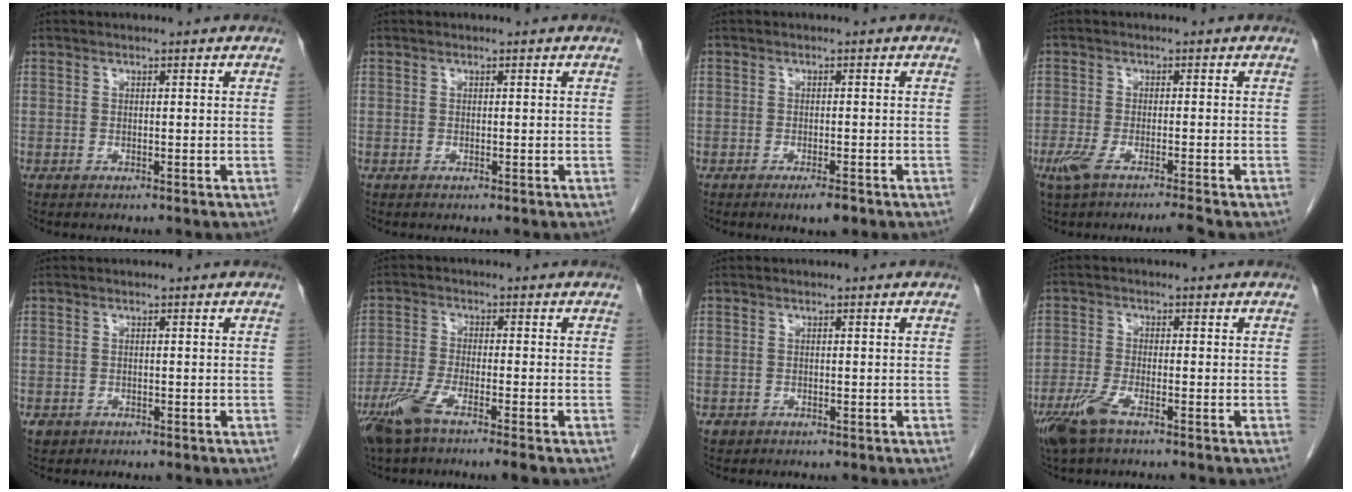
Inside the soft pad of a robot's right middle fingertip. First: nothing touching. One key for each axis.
{"total": 0.0}
{"total": 2.5, "fx": -1.6, "fy": 0.5, "fz": 1.9, "tx": -0.026, "ty": -0.001, "tz": -0.023}
{"total": 4.9, "fx": -3.6, "fy": 0.0, "fz": 3.4, "tx": -0.065, "ty": -0.011, "tz": -0.068}
{"total": 1.4, "fx": -0.6, "fy": 1.2, "fz": 0.3, "tx": -0.006, "ty": 0.004, "tz": -0.005}
{"total": 6.9, "fx": -4.4, "fy": 0.5, "fz": 5.2, "tx": -0.111, "ty": -0.012, "tz": -0.088}
{"total": 0.8, "fx": -0.3, "fy": 0.7, "fz": 0.1, "tx": 0.000, "ty": 0.004, "tz": -0.004}
{"total": 5.5, "fx": -3.5, "fy": 1.3, "fz": 4.1, "tx": -0.096, "ty": -0.013, "tz": -0.067}